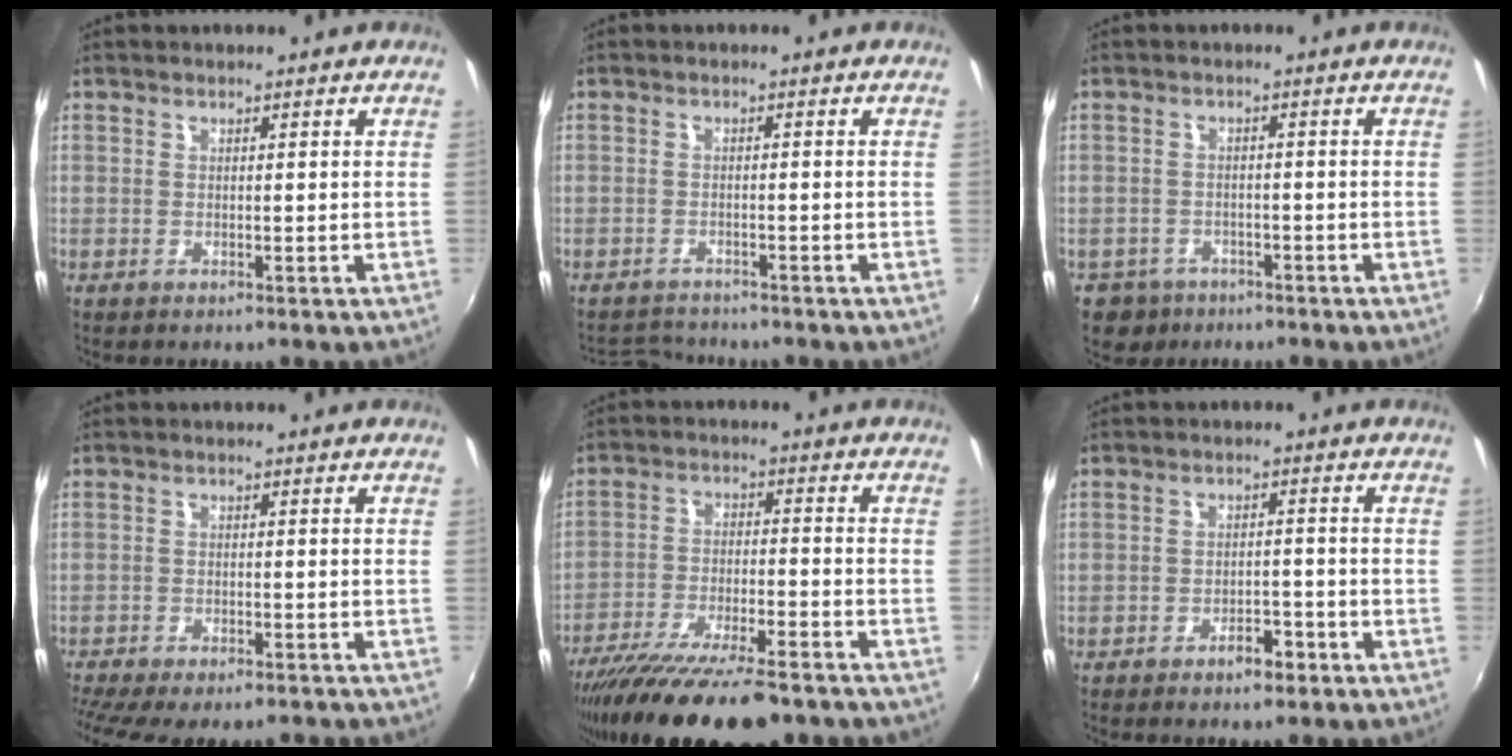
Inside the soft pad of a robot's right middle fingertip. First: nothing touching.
{"total": 4.2, "force": [-4.1, 1.0, 0.4], "torque": [-0.022, 0.003, -0.069]}
{"total": 5.2, "force": [-3.3, 4.0, 0.9], "torque": [-0.038, 0.000, -0.049]}
{"total": 11.4, "force": [-9.5, 2.7, 5.6], "torque": [-0.125, -0.041, -0.147]}
{"total": 19.9, "force": [-15.8, 4.1, 11.3], "torque": [-0.218, -0.050, -0.254]}
{"total": 3.8, "force": [-2.7, 1.5, 2.1], "torque": [-0.040, 0.005, -0.035]}